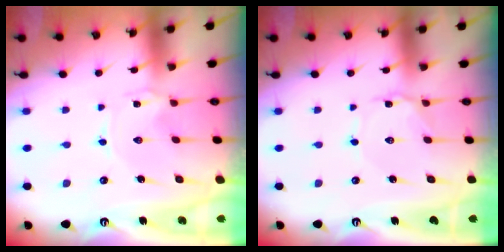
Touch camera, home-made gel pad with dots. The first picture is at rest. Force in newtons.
{"total": 1.8, "press": 1.7, "slide": 0.2}